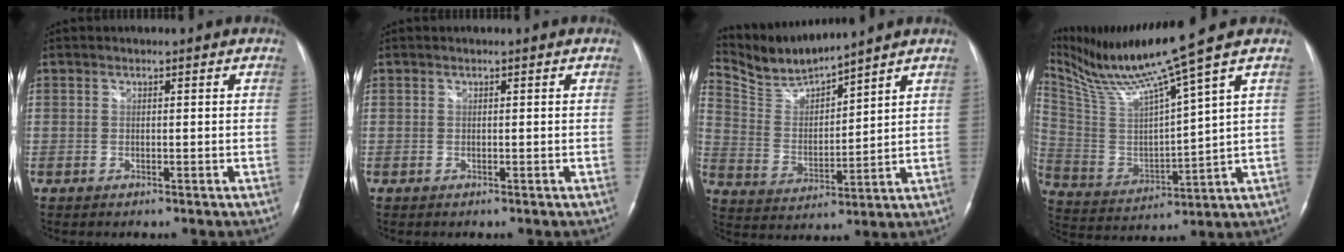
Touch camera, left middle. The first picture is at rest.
{"total": 0.0}
{"total": 10.7, "force": [10.2, -0.8, 3.2], "torque": [-0.081, -0.004, 0.212]}
{"total": 14.1, "force": [11.2, -3.1, 8.0], "torque": [-0.161, -0.020, 0.218]}